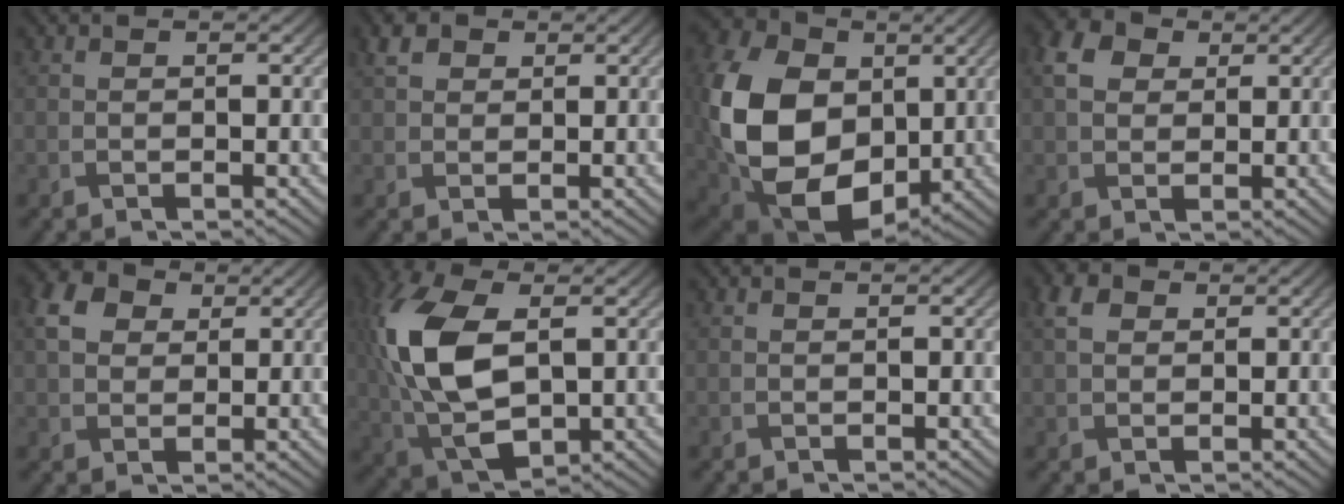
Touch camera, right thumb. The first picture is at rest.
{"total": 2.9, "force": [1.4, 2.1, 1.3], "torque": [-0.031, 0.005, 0.024]}
{"total": 18.4, "force": [0.0, 13.6, 12.4], "torque": [-0.298, -0.022, 0.008]}
{"total": 4.8, "force": [1.5, 3.7, 2.6], "torque": [-0.073, 0.011, 0.025]}
{"total": 5.7, "force": [1.9, 4.4, 3.1], "torque": [-0.085, 0.012, 0.029]}
{"total": 14.0, "force": [1.7, 7.7, 11.6], "torque": [-0.298, 0.005, 0.035]}
{"total": 0.0}
{"total": 3.1, "force": [1.0, 2.3, 1.8], "torque": [-0.045, 0.007, 0.013]}